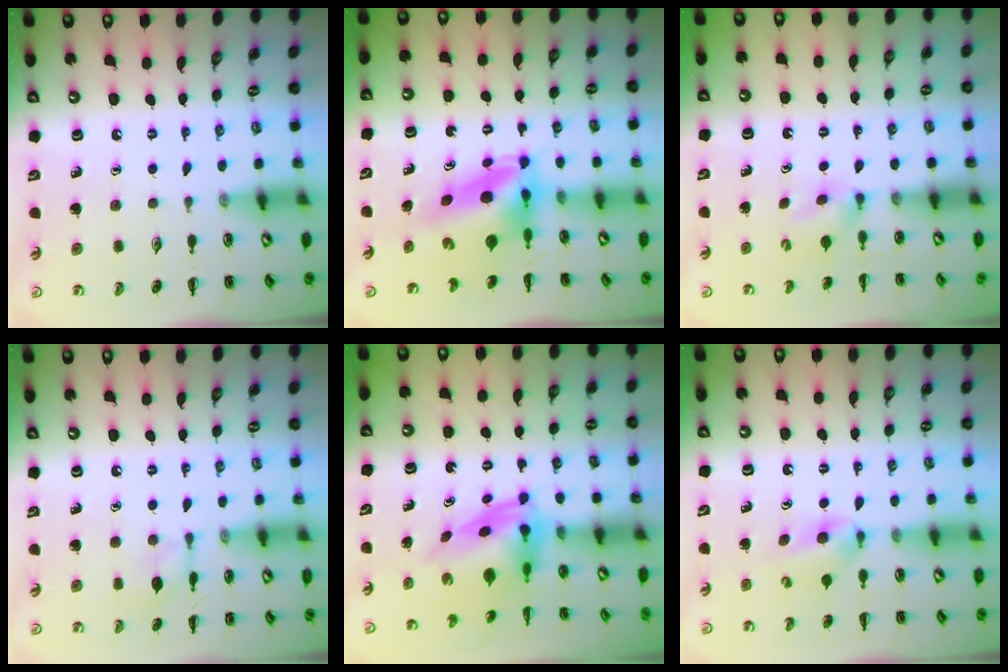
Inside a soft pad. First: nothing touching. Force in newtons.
{"total": 6.3, "press": 6.0, "slide": 1.8}
{"total": 2.9, "press": 2.8, "slide": 0.9}
{"total": 5.7, "press": 5.7, "slide": 0.3}
{"total": 3.7, "press": 3.6, "slide": 0.9}
{"total": 3.9, "press": 3.7, "slide": 1.4}